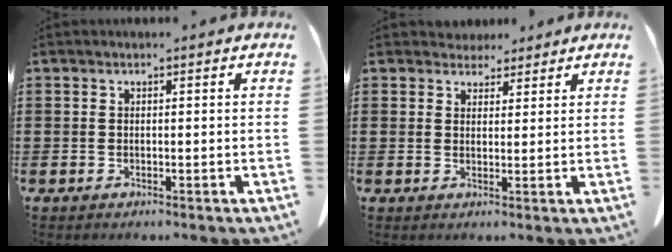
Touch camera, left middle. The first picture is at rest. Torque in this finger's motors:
{"motor_torque": [0.32, 0.03, 0.16, 0.04]}